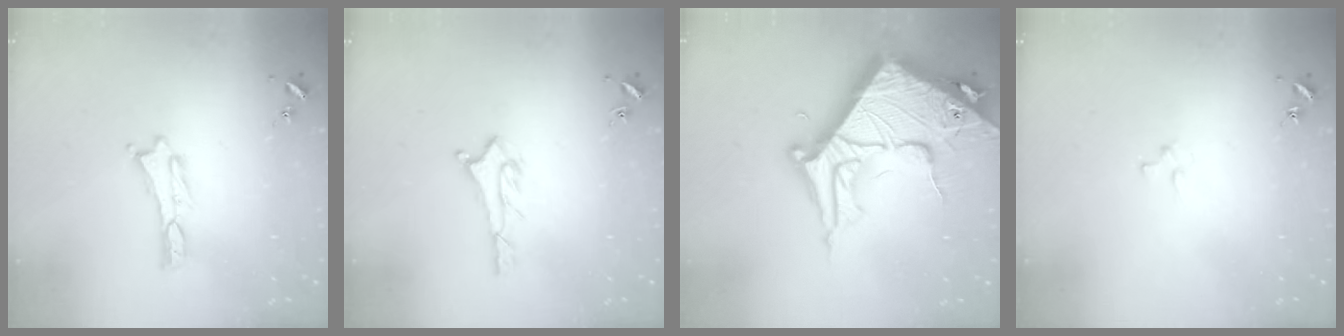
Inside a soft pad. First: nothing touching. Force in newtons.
{"total": 1.6, "press": 1.6, "slide": 0.1}
{"total": 14.6, "press": 14.5, "slide": 1.6}
{"total": 1.9, "press": 1.9, "slide": 0.2}